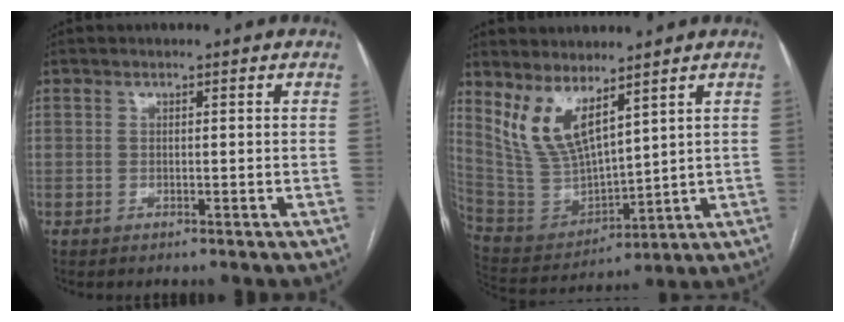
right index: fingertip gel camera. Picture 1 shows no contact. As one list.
[{"total": 9.9, "force": [6.6, 3.2, 6.7], "torque": [-0.147, -0.007, 0.156]}]